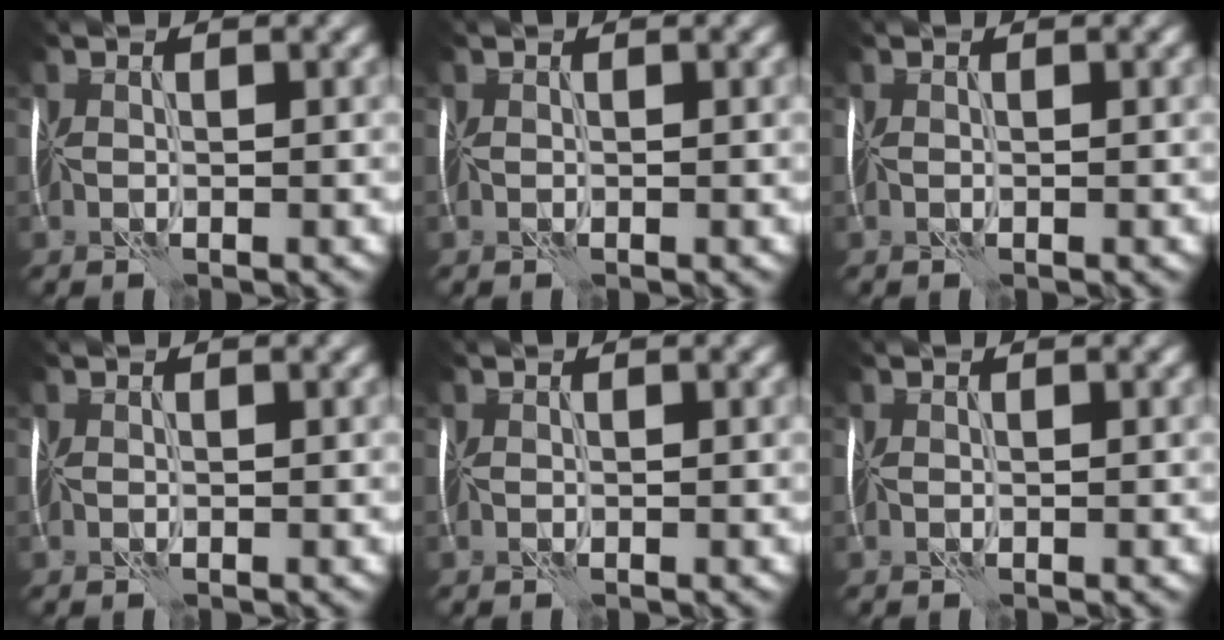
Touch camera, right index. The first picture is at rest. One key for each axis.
{"total": 0.0}
{"total": 0.0}
{"total": 0.0}
{"total": 0.0}
{"total": 0.0}